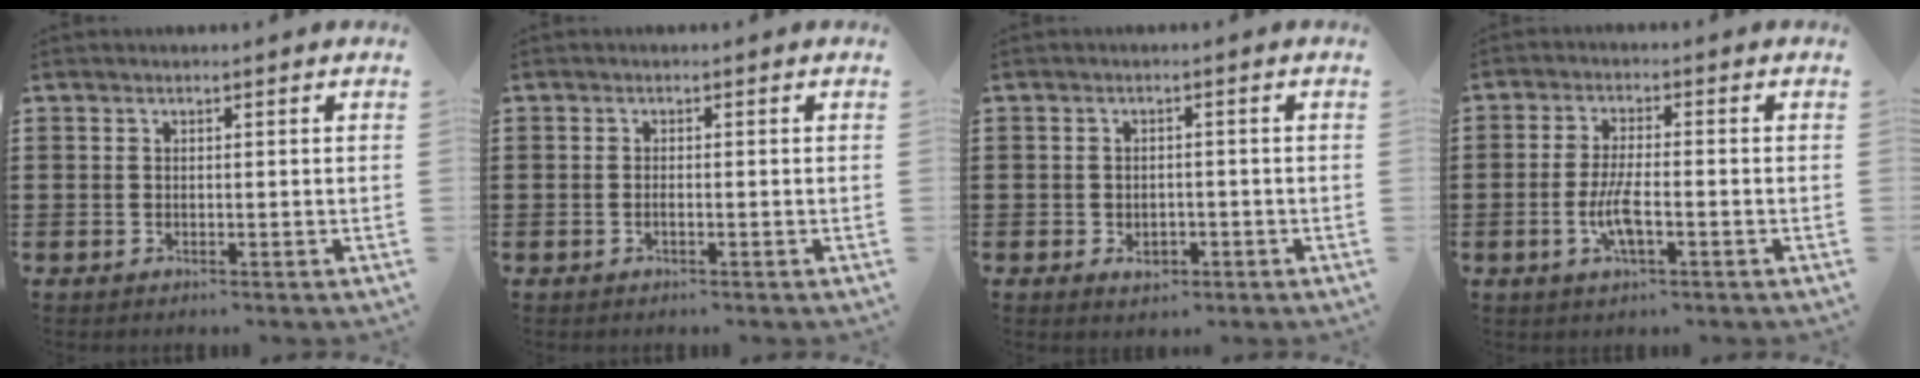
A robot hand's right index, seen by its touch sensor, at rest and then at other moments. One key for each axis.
{"total": 0.6, "fx": -0.3, "fy": 0.1, "fz": 0.6, "tx": -0.011, "ty": -0.003, "tz": -0.005}
{"total": 2.3, "fx": -0.9, "fy": 1.6, "fz": 1.4, "tx": -0.026, "ty": 0.002, "tz": -0.017}
{"total": 5.4, "fx": -1.6, "fy": 1.4, "fz": 4.9, "tx": -0.110, "ty": -0.006, "tz": -0.036}